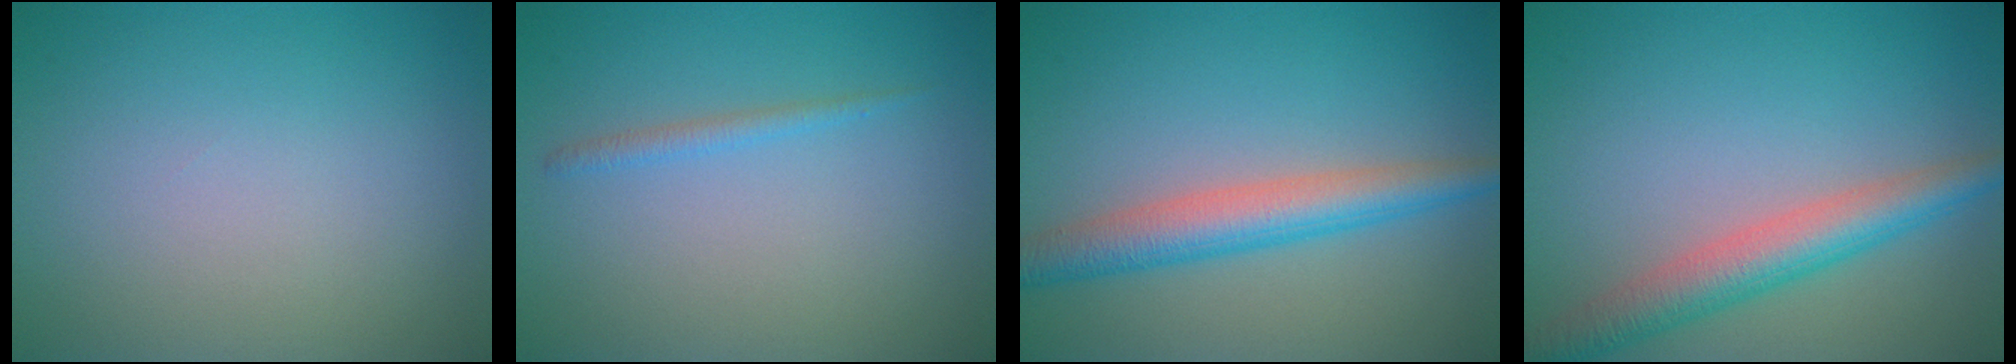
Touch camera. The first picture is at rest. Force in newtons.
{"total": 1.0, "press": 1.0, "slide": 0.1}
{"total": 4.7, "press": 4.7, "slide": 0.1}
{"total": 4.9, "press": 4.9, "slide": 0.2}